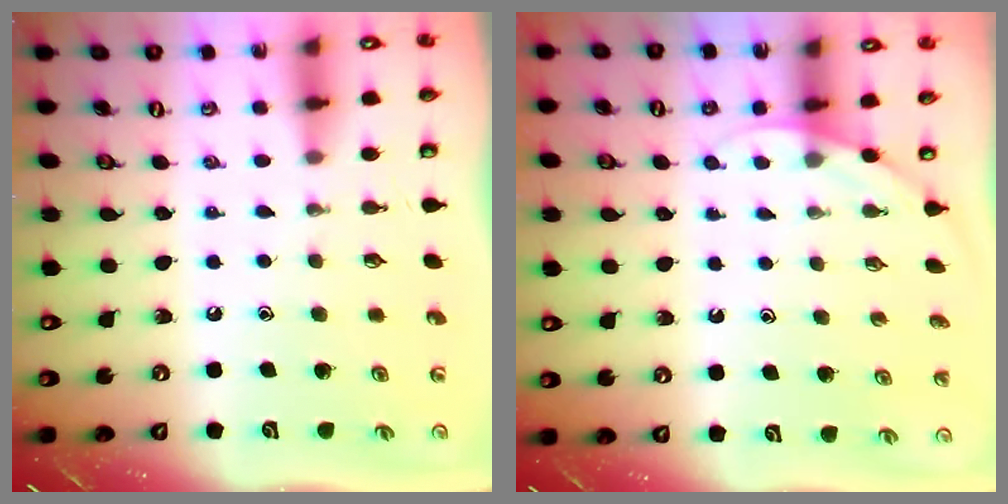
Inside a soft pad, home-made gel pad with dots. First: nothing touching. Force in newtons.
{"total": 2.6, "press": 2.6, "slide": 0.1}